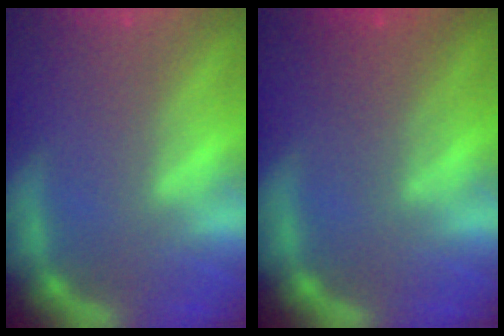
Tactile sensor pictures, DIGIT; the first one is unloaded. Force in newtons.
{"total": 3.0}